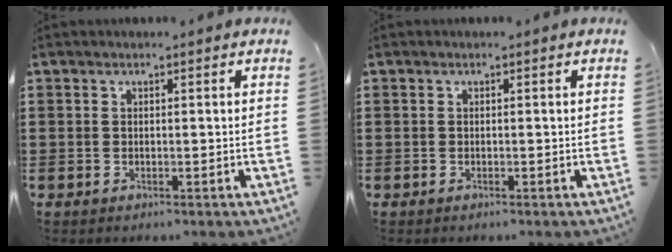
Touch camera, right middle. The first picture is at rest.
{"total": 0.0}